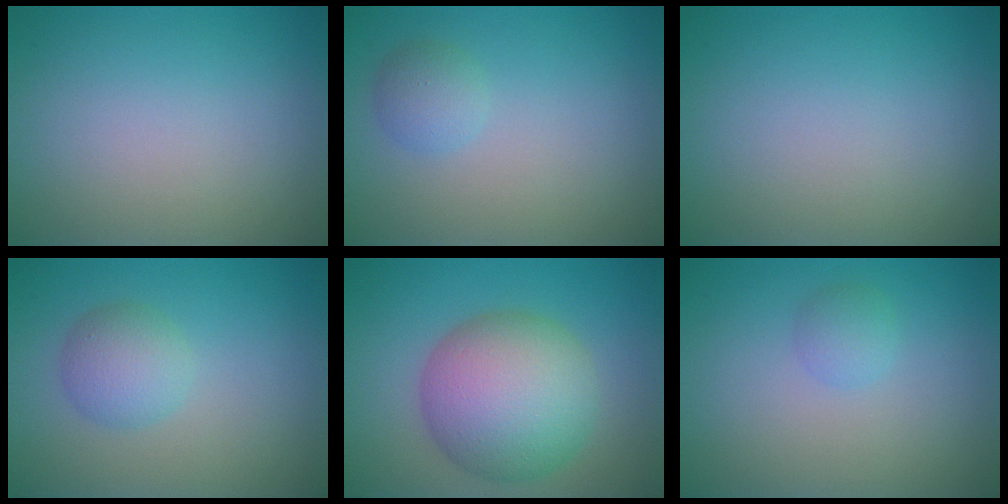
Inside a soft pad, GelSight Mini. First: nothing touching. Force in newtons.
{"total": 1.7, "press": 1.7, "slide": 0.1}
{"total": 0.0}
{"total": 2.9, "press": 2.9, "slide": 0.1}
{"total": 9.7, "press": 9.7, "slide": 0.2}
{"total": 1.3, "press": 1.3, "slide": 0.0}